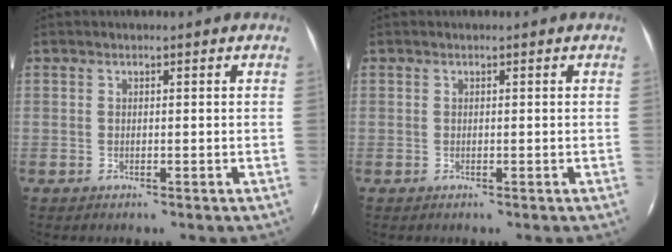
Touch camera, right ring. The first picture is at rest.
{"total": 0.0}